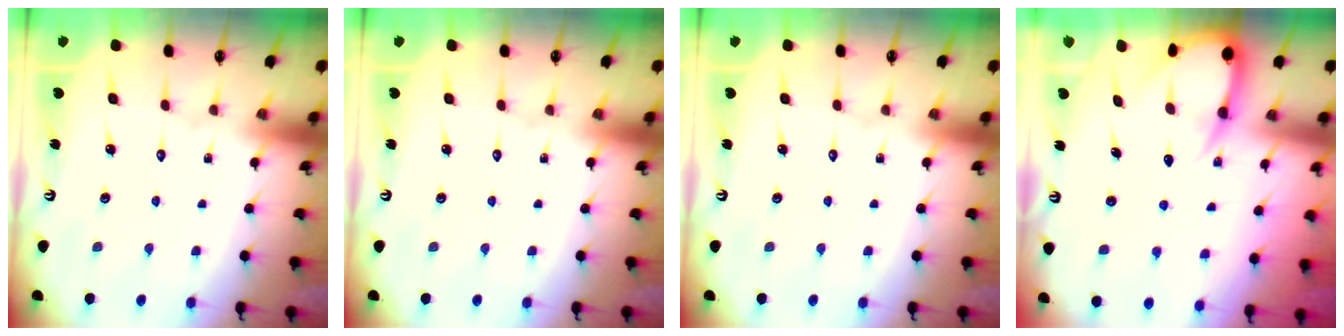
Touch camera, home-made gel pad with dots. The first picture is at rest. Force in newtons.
{"total": 0.0}
{"total": 0.0}
{"total": 6.3, "press": 6.2, "slide": 0.7}